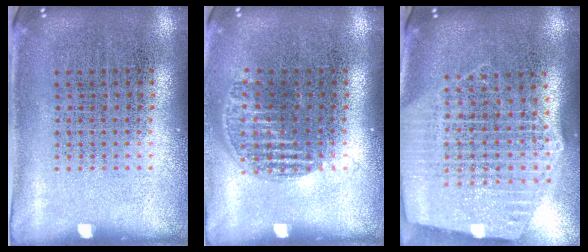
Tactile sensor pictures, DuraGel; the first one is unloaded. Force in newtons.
{"total": 1.2, "press": 1.0, "slide": 0.6}
{"total": 2.6, "press": 2.2, "slide": 1.4}